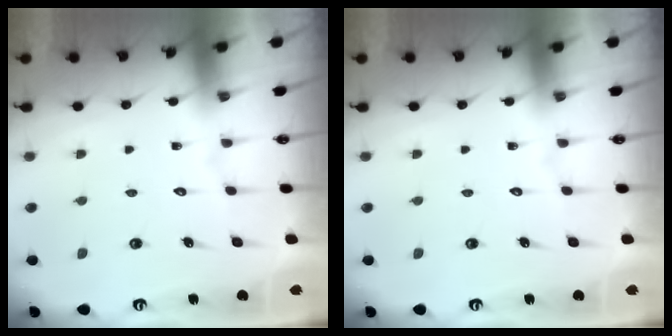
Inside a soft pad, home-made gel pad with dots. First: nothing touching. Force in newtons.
{"total": 0.0}